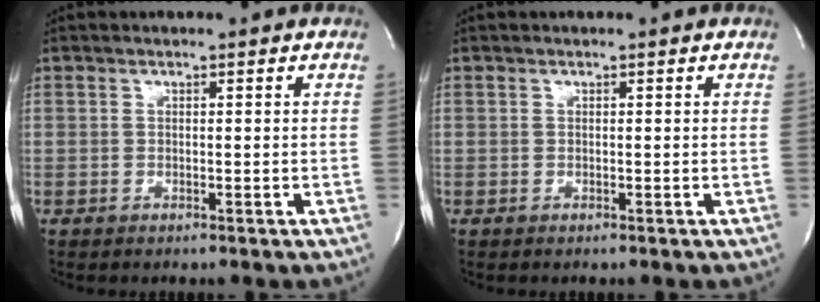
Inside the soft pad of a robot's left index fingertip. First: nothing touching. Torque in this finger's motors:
{"motor_torque": [-0.01, 0.01, 0.02, 0.00]}